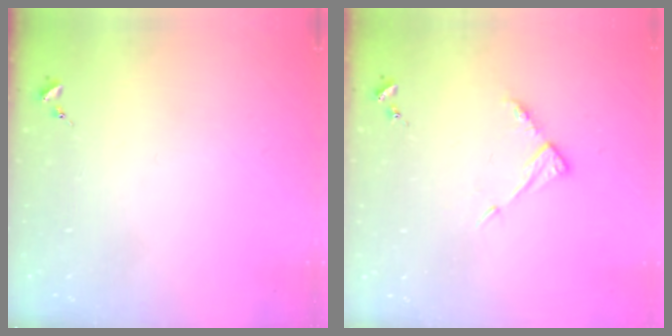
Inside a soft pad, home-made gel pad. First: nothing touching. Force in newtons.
{"total": 7.4, "press": 7.4, "slide": 0.6}